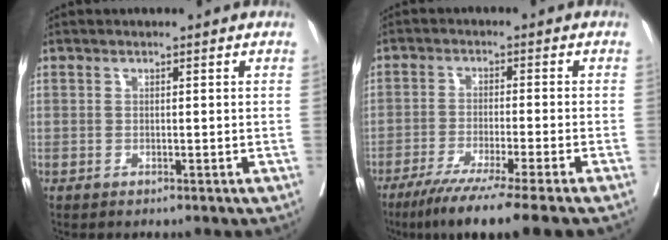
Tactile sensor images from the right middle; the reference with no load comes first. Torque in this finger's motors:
{"motor_torque": [1.19, -0.95, 0.53, 0.14]}